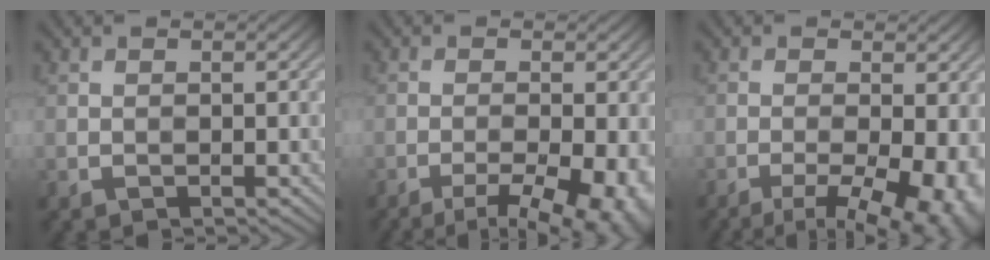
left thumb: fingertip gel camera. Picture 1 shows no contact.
{"total": 10.0, "force": [-5.5, 3.4, 7.6], "torque": [-0.107, -0.018, -0.059]}
{"total": 11.6, "force": [-5.4, 4.6, 9.2], "torque": [-0.125, -0.019, -0.055]}